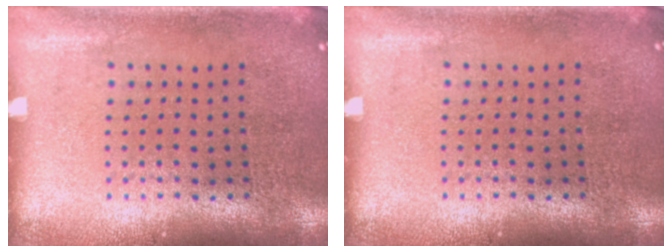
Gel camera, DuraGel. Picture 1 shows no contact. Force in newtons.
{"total": 0.0}